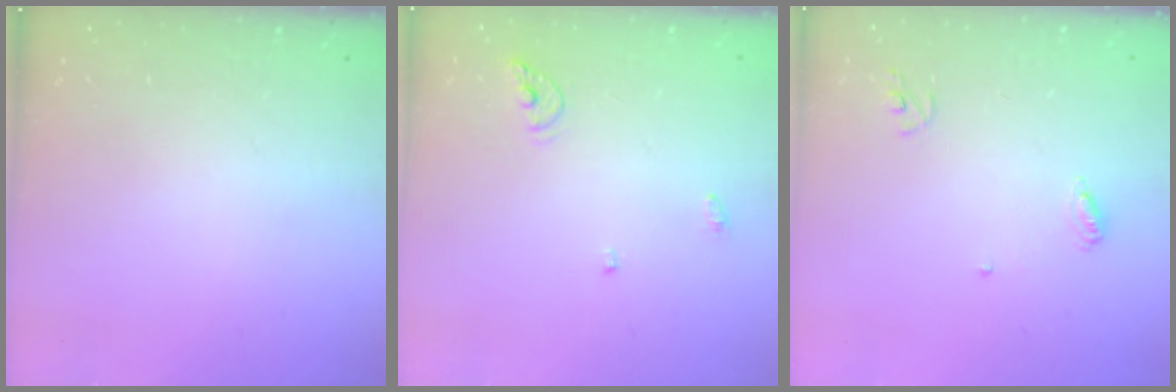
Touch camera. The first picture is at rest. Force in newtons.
{"total": 6.1, "press": 6.1, "slide": 0.6}
{"total": 4.9, "press": 4.9, "slide": 0.4}